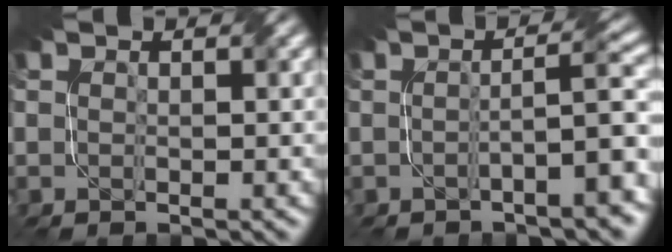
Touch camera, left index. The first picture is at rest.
{"total": 5.1, "force": [-1.4, 0.7, 4.9], "torque": [-0.065, 0.018, -0.033]}